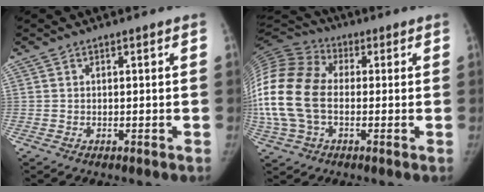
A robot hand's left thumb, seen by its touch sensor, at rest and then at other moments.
{"total": 21.9, "force": [-0.8, 14.8, 16.1], "torque": [-0.385, 0.020, -0.015]}